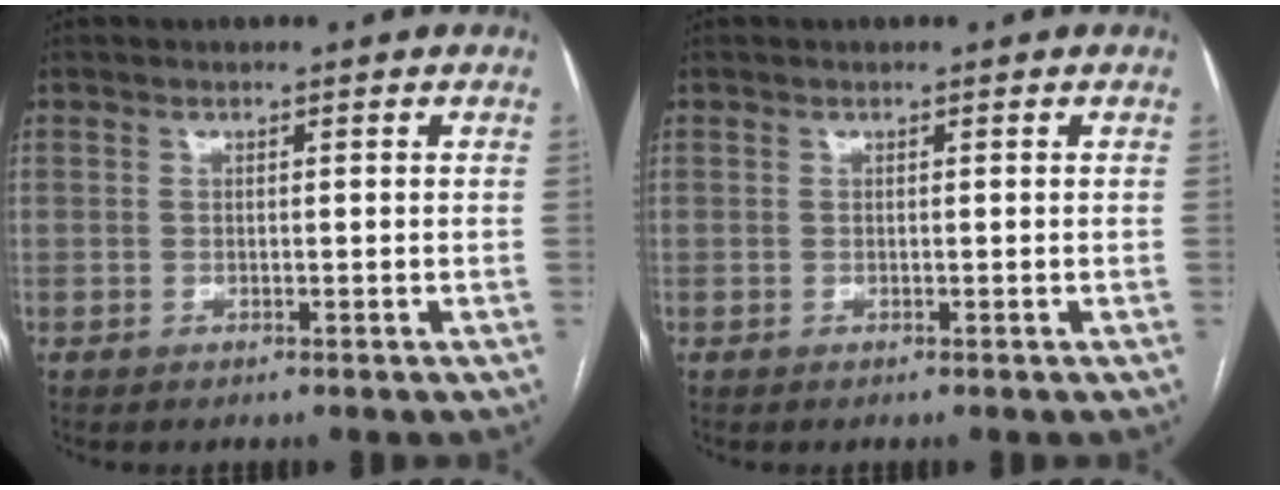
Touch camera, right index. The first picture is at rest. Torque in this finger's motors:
{"motor_torque": [0.00, 0.00, 0.00, 0.00]}